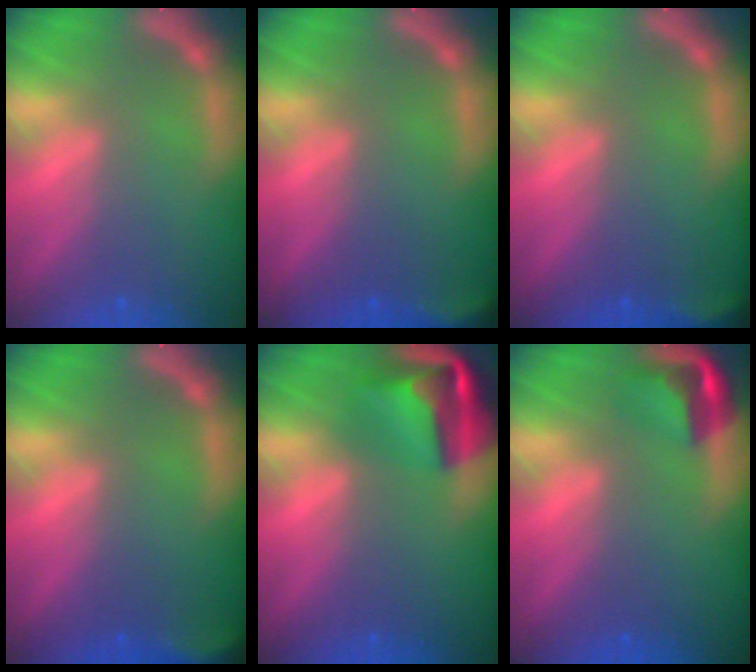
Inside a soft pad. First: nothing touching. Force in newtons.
{"total": 2.9}
{"total": 2.4}
{"total": 3.5}
{"total": 7.9}
{"total": 3.9}